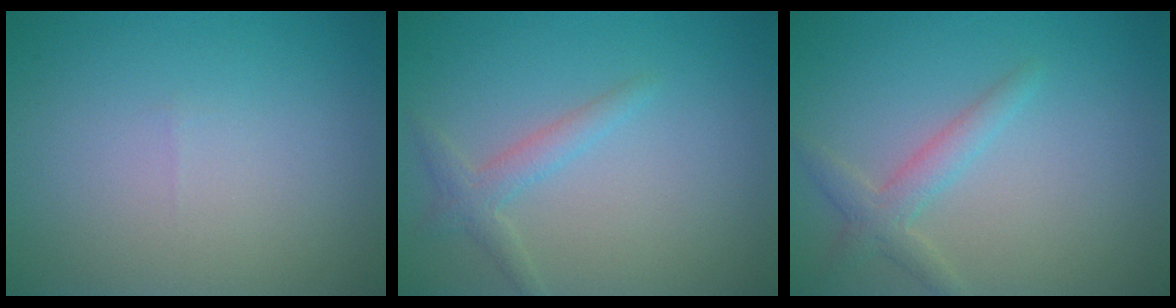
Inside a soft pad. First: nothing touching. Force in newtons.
{"total": 1.9, "press": 1.9, "slide": 0.1}
{"total": 2.3, "press": 2.3, "slide": 0.1}